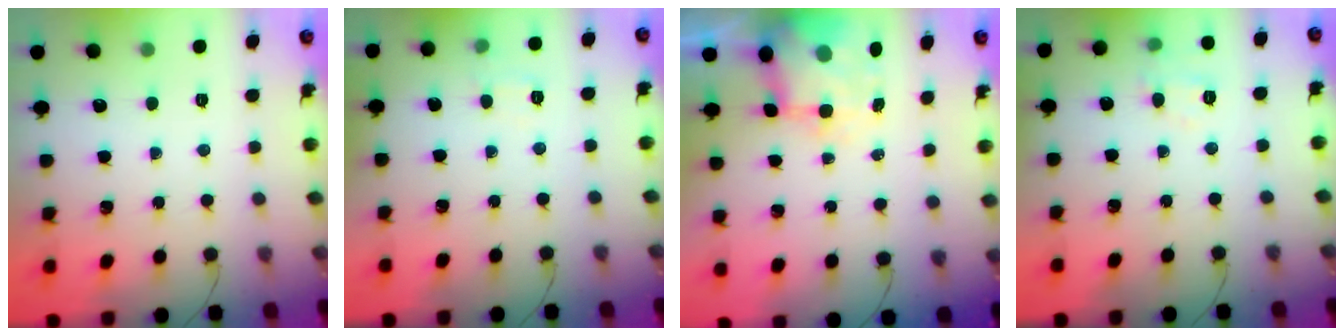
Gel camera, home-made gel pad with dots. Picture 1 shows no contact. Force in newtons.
{"total": 6.3, "press": 6.2, "slide": 1.5}
{"total": 7.8, "press": 7.7, "slide": 1.3}
{"total": 7.0, "press": 6.7, "slide": 1.9}